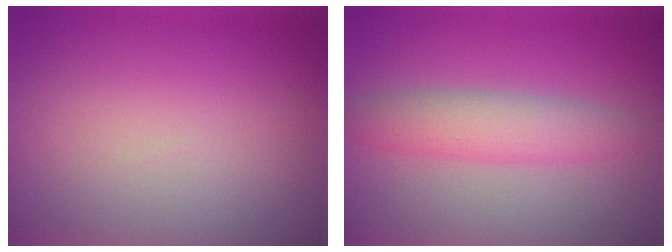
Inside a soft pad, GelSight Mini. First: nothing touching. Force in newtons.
{"total": 3.5, "press": 3.5, "slide": 0.0}